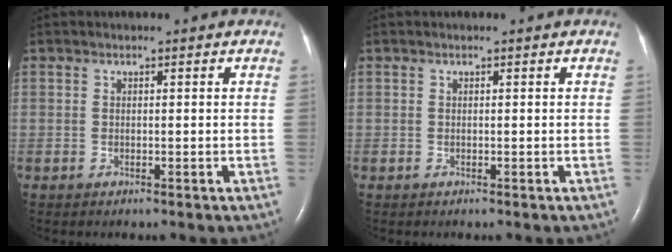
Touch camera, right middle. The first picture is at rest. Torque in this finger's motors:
{"motor_torque": [-0.01, 0.01, 0.00, 0.00]}